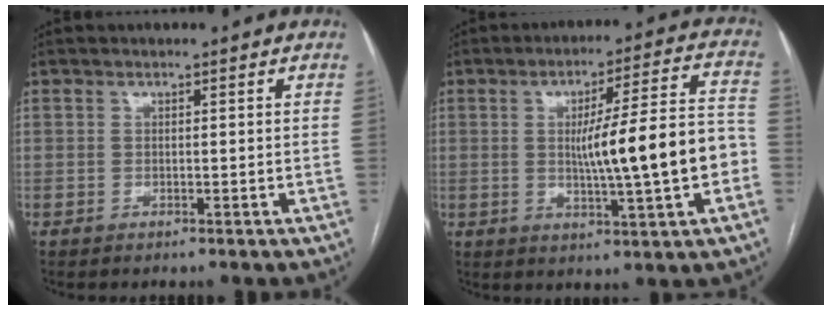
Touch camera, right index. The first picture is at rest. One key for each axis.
{"total": 14.3, "fx": -1.6, "fy": 0.8, "fz": 14.2, "tx": -0.217, "ty": 0.017, "tz": -0.021}